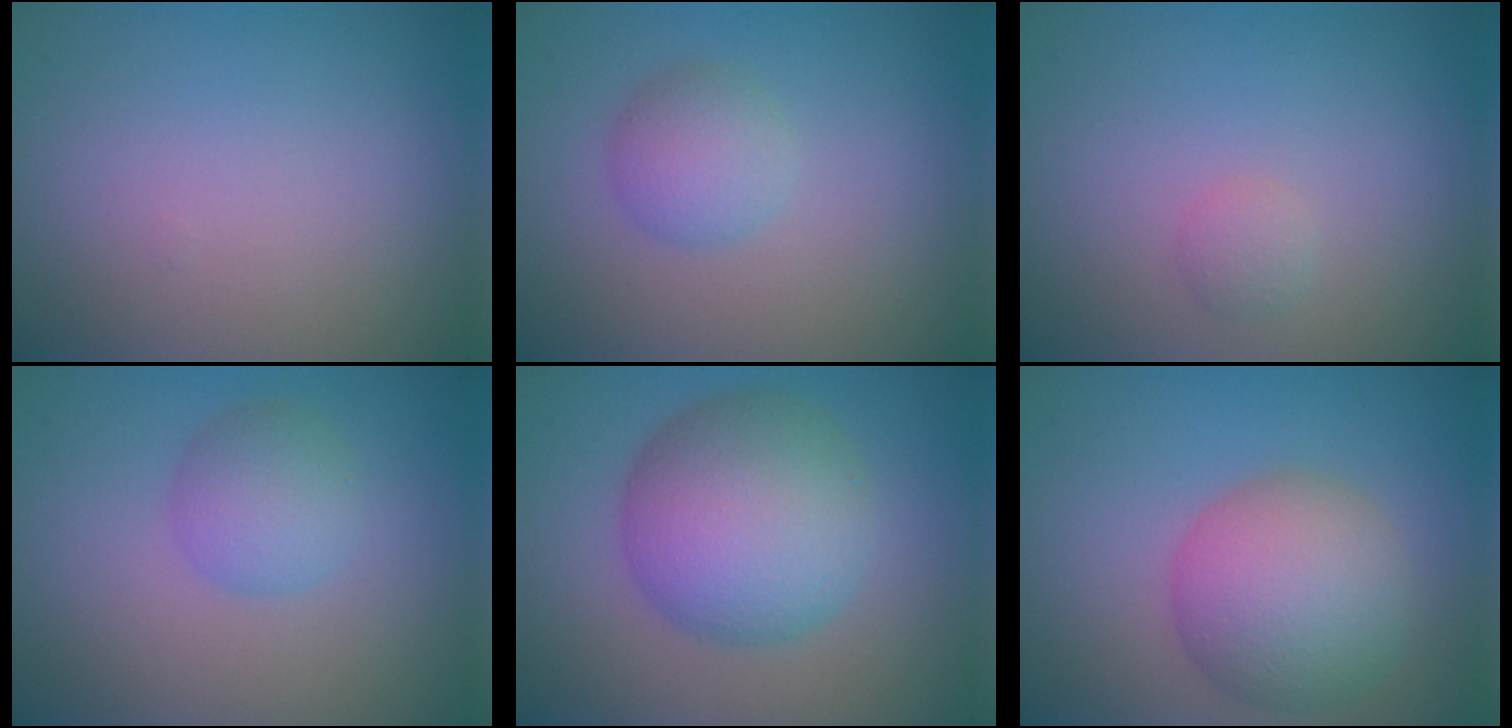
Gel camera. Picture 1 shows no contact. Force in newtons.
{"total": 2.7, "press": 2.7, "slide": 0.1}
{"total": 1.0, "press": 1.0, "slide": 0.0}
{"total": 2.8, "press": 2.8, "slide": 0.1}
{"total": 8.7, "press": 8.7, "slide": 0.1}
{"total": 6.8, "press": 6.8, "slide": 0.2}